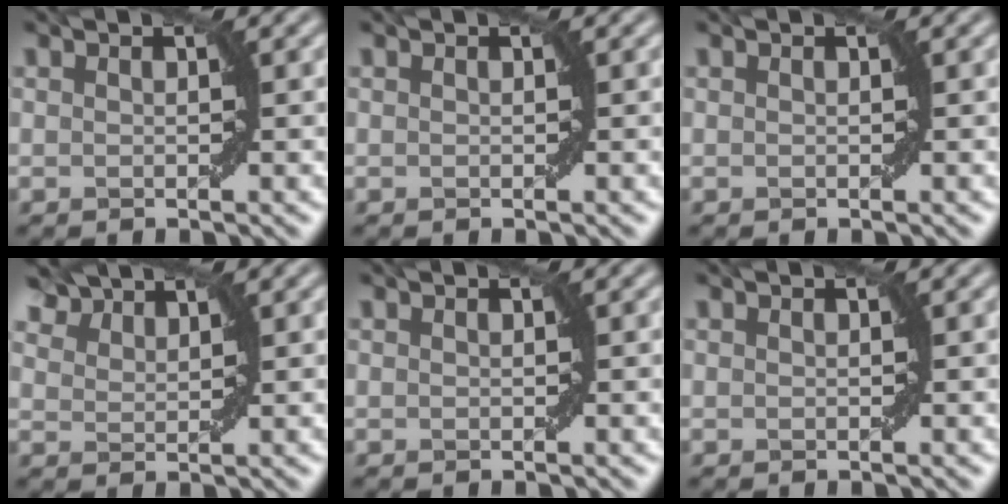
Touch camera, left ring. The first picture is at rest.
{"total": 0.0}
{"total": 0.0}
{"total": 3.3, "force": [3.1, 0.9, 0.7], "torque": [-0.026, -0.002, 0.069]}
{"total": 0.0}
{"total": 0.0}